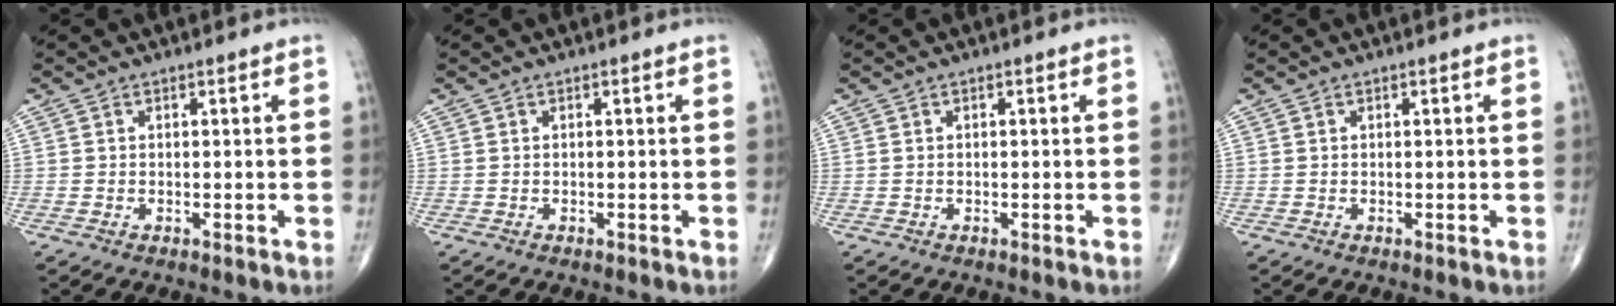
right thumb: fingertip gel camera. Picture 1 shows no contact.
{"total": 0.0}
{"total": 0.0}
{"total": 0.0}